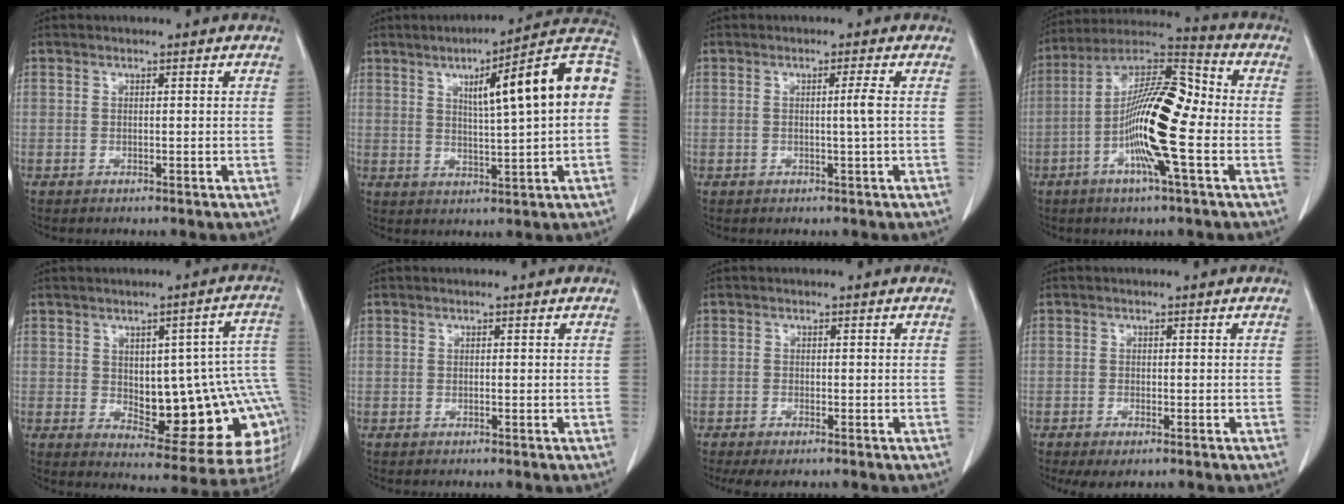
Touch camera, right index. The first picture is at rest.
{"total": 16.1, "force": [3.4, 1.2, 15.7], "torque": [-0.218, 0.033, 0.043]}
{"total": 1.8, "force": [0.0, -0.7, 1.6], "torque": [-0.027, 0.000, 0.002]}
{"total": 15.7, "force": [-2.9, 1.9, 15.3], "torque": [-0.282, 0.013, -0.059]}
{"total": 19.0, "force": [-0.6, 6.6, 17.8], "torque": [-0.164, 0.024, 0.019]}
{"total": 0.0}
{"total": 2.6, "force": [-1.9, 0.7, 1.7], "torque": [-0.029, -0.007, -0.029]}
{"total": 2.7, "force": [-1.6, 0.8, 1.9], "torque": [-0.034, -0.006, -0.023]}